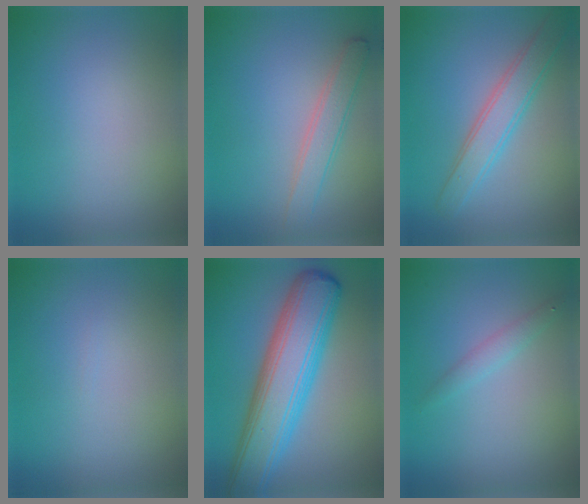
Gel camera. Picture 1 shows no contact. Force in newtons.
{"total": 2.6, "press": 2.6, "slide": 0.1}
{"total": 3.7, "press": 3.7, "slide": 0.0}
{"total": 0.0}
{"total": 9.6, "press": 9.6, "slide": 0.3}
{"total": 1.3, "press": 1.3, "slide": 0.0}